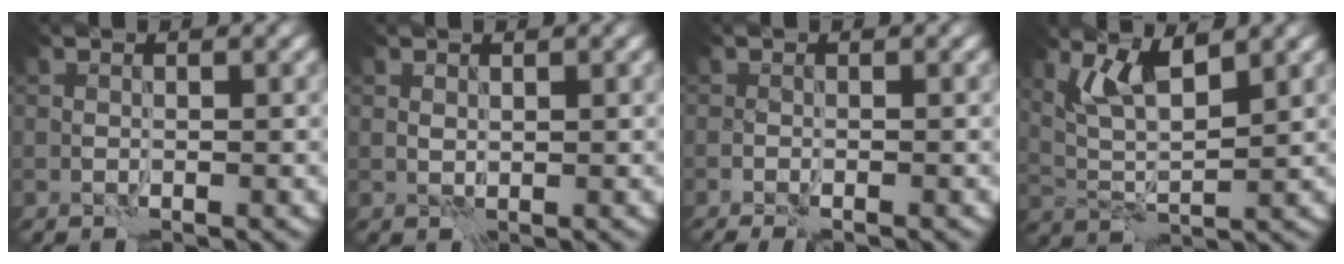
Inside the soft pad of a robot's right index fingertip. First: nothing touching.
{"total": 0.6, "force": [0.5, 0.2, 0.0], "torque": [-0.002, -0.001, 0.011]}
{"total": 1.7, "force": [-1.3, 0.2, 1.0], "torque": [-0.029, 0.002, -0.023]}
{"total": 4.2, "force": [2.6, 1.1, 3.1], "torque": [-0.070, -0.009, 0.054]}